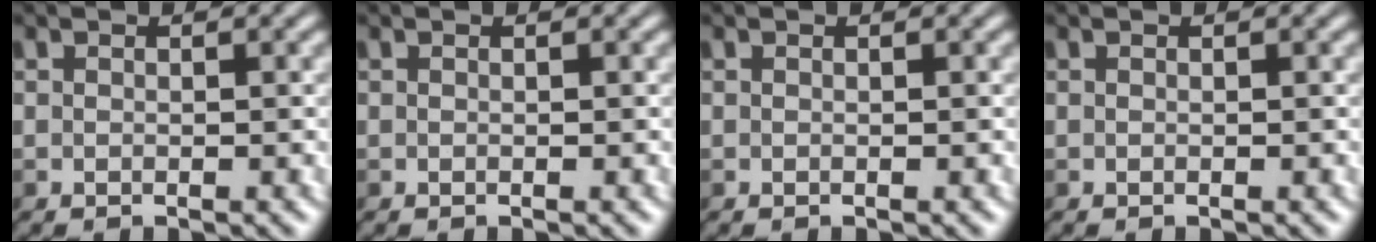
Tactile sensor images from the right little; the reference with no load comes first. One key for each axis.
{"total": 0.0}
{"total": 0.0}
{"total": 0.0}